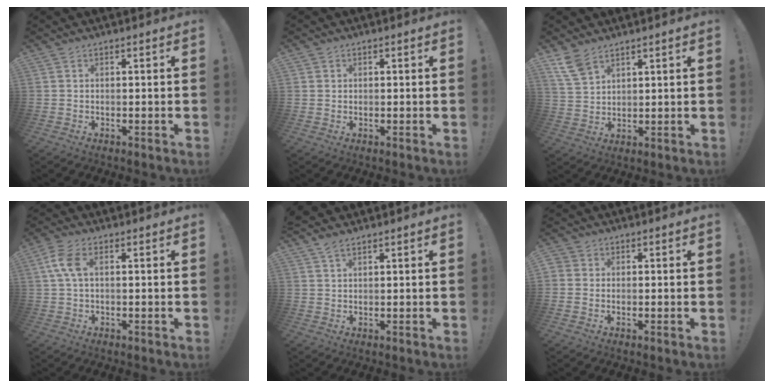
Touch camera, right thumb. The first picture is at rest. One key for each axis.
{"total": 1.1, "fx": 0.6, "fy": 0.9, "fz": -0.2, "tx": 0.007, "ty": 0.002, "tz": 0.010}
{"total": 7.3, "fx": 5.3, "fy": 3.4, "fz": 3.8, "tx": -0.072, "ty": -0.022, "tz": 0.104}
{"total": 6.5, "fx": 1.3, "fy": 3.3, "fz": 5.4, "tx": -0.123, "ty": 0.009, "tz": 0.025}
{"total": 2.6, "fx": 2.1, "fy": 0.7, "fz": 1.5, "tx": -0.030, "ty": -0.008, "tz": 0.037}
{"total": 1.5, "fx": 0.1, "fy": 1.5, "fz": 0.5, "tx": -0.006, "ty": 0.005, "tz": 0.001}